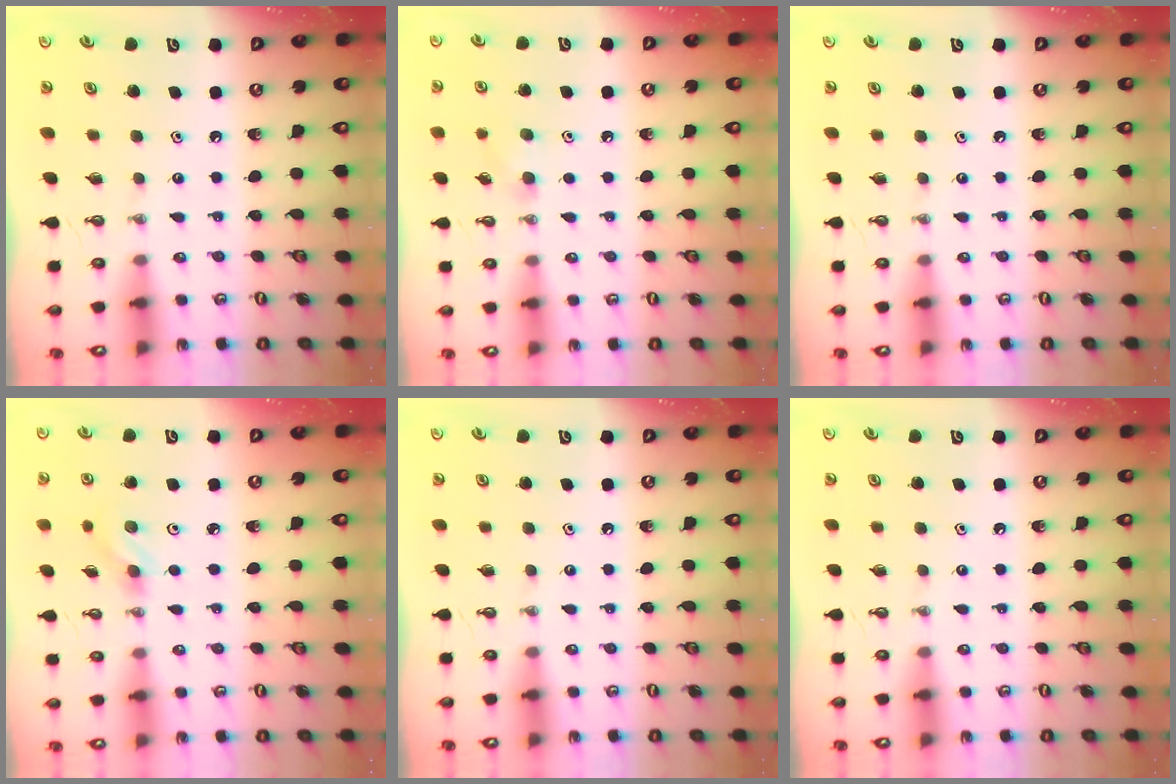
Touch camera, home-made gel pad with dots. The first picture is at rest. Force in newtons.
{"total": 5.2, "press": 4.9, "slide": 1.7}
{"total": 0.0}
{"total": 3.9, "press": 3.6, "slide": 1.5}
{"total": 0.0}
{"total": 0.0}